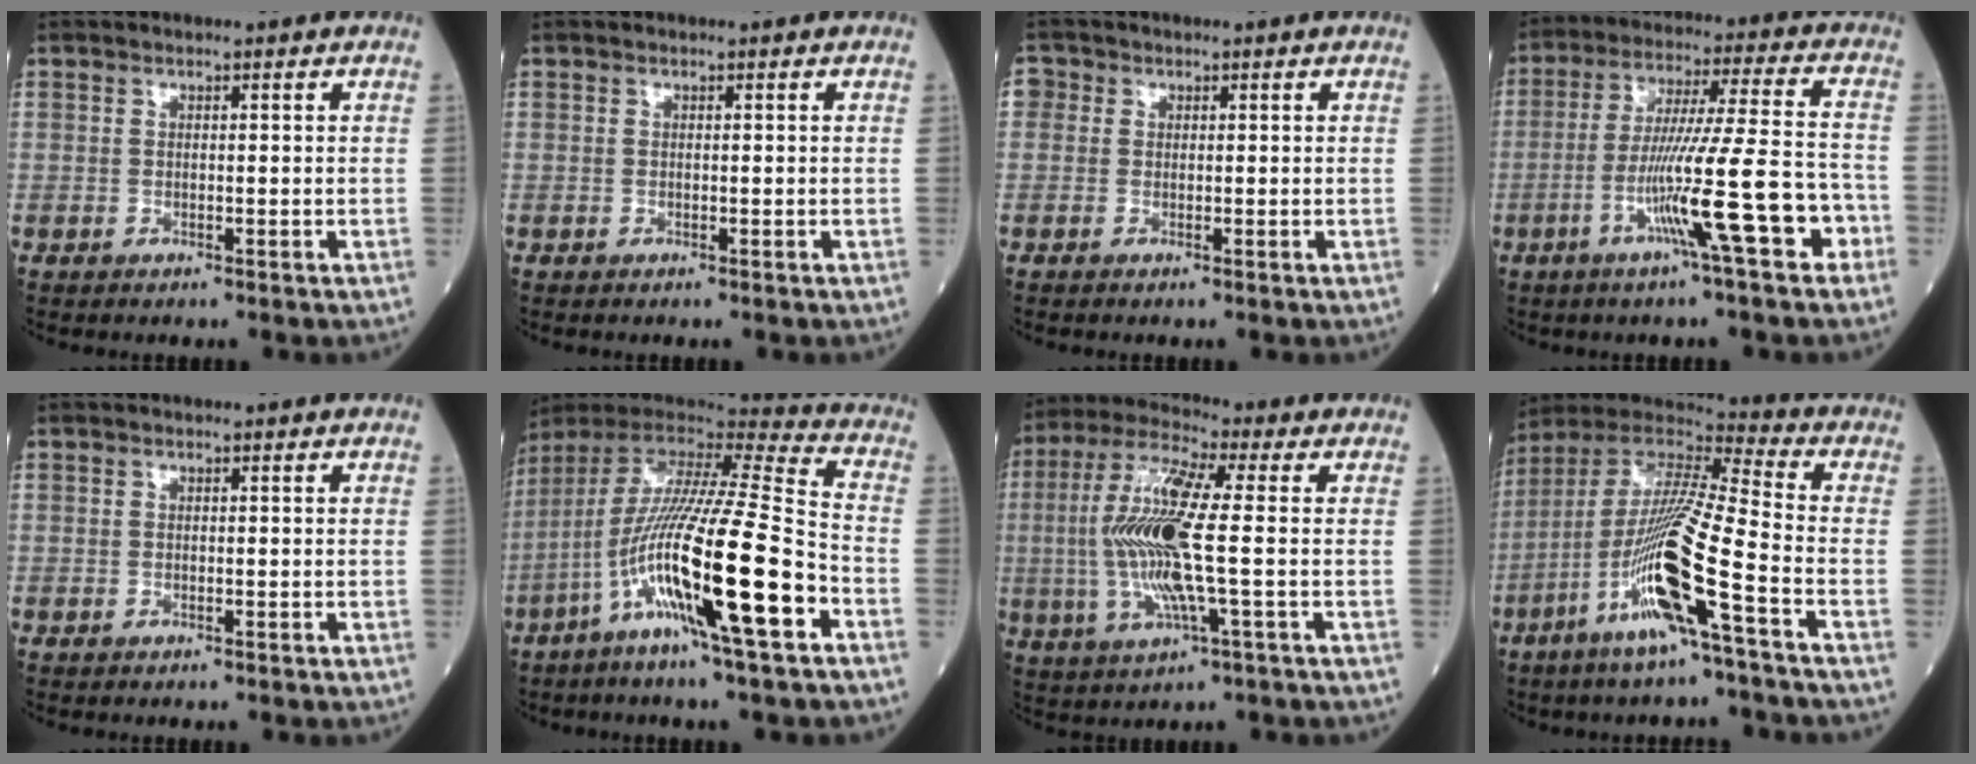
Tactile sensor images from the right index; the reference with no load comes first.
{"total": 0.0}
{"total": 1.7, "force": [0.1, 1.7, 0.5], "torque": [-0.005, 0.005, -0.005]}
{"total": 14.2, "force": [-5.9, 0.0, 12.9], "torque": [-0.222, -0.002, -0.100]}
{"total": 0.0}
{"total": 22.3, "force": [-8.4, 0.7, 20.6], "torque": [-0.405, -0.038, -0.163]}
{"total": 13.6, "force": [-0.5, 1.2, 13.6], "torque": [-0.290, 0.005, -0.013]}
{"total": 17.1, "force": [-6.6, -0.1, 15.8], "torque": [-0.326, -0.012, -0.129]}